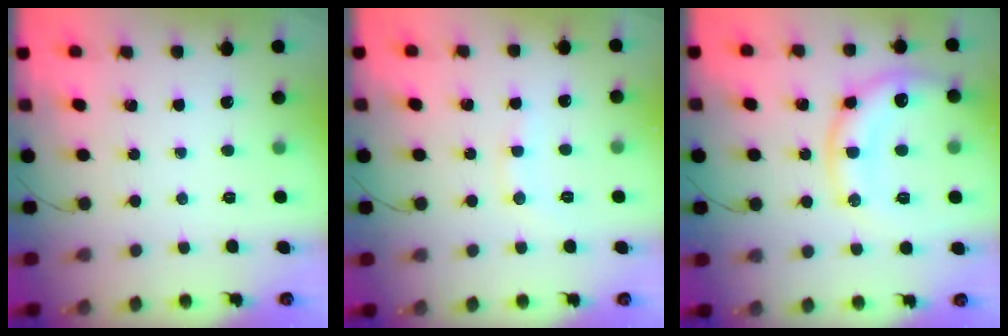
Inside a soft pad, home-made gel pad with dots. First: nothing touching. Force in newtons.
{"total": 5.9, "press": 5.7, "slide": 1.6}
{"total": 14.0, "press": 13.9, "slide": 1.6}